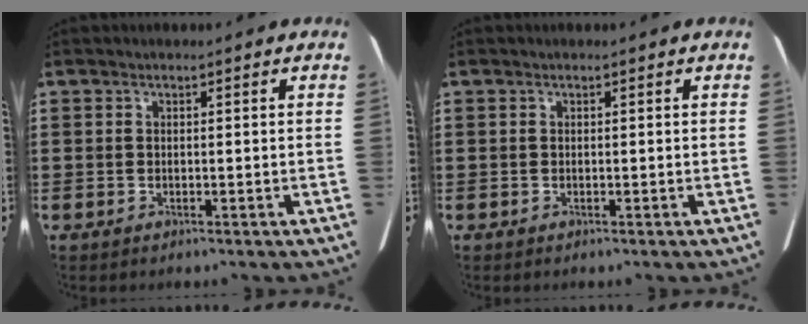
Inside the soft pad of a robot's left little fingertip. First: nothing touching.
{"total": 0.0}